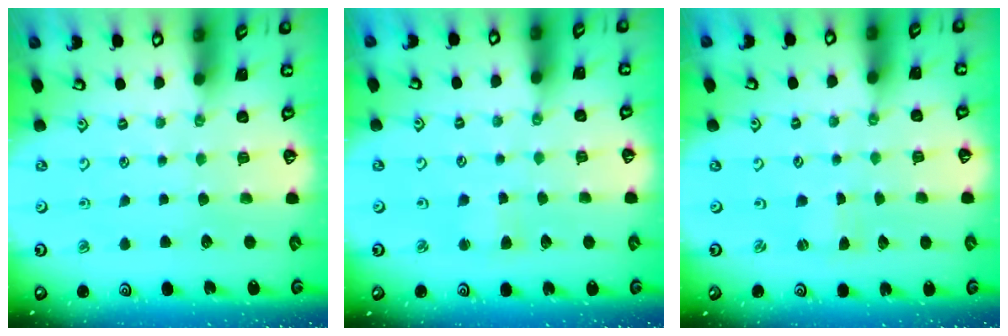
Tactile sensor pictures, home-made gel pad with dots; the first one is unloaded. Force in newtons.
{"total": 2.3, "press": 2.3, "slide": 0.4}
{"total": 0.0}